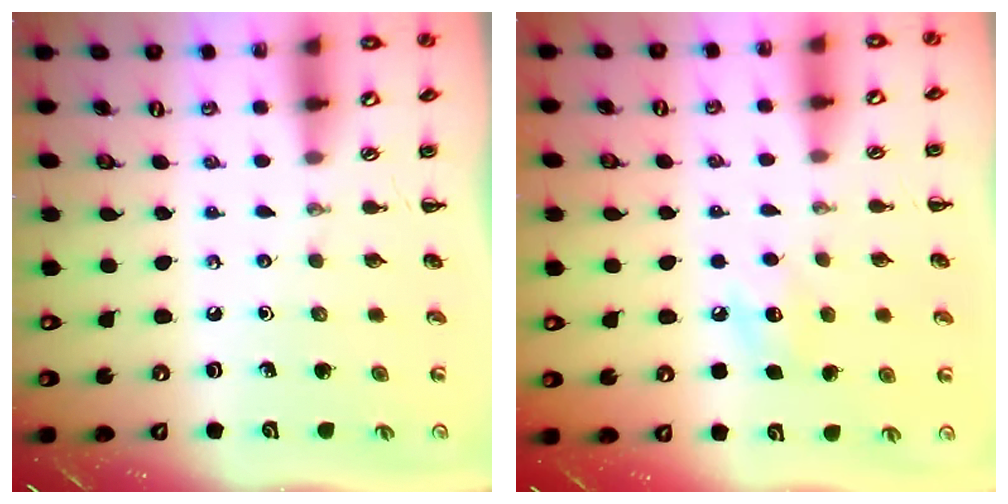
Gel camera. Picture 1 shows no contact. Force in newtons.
{"total": 7.4, "press": 7.1, "slide": 2.0}